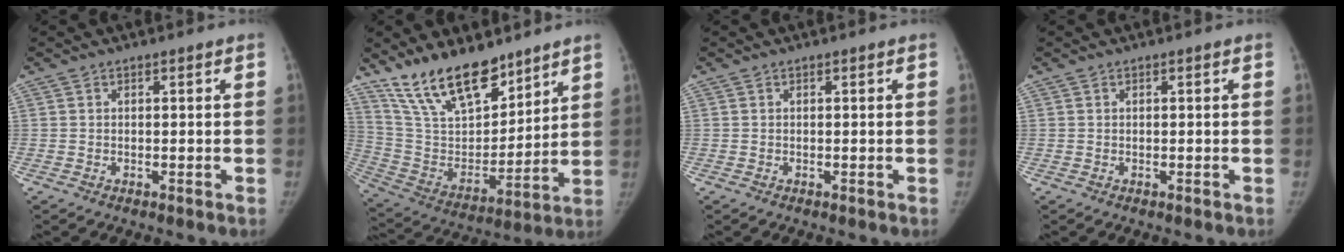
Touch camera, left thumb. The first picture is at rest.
{"total": 19.2, "force": [14.3, 8.1, 9.8], "torque": [-0.126, -0.075, 0.268]}
{"total": 0.0}
{"total": 0.0}